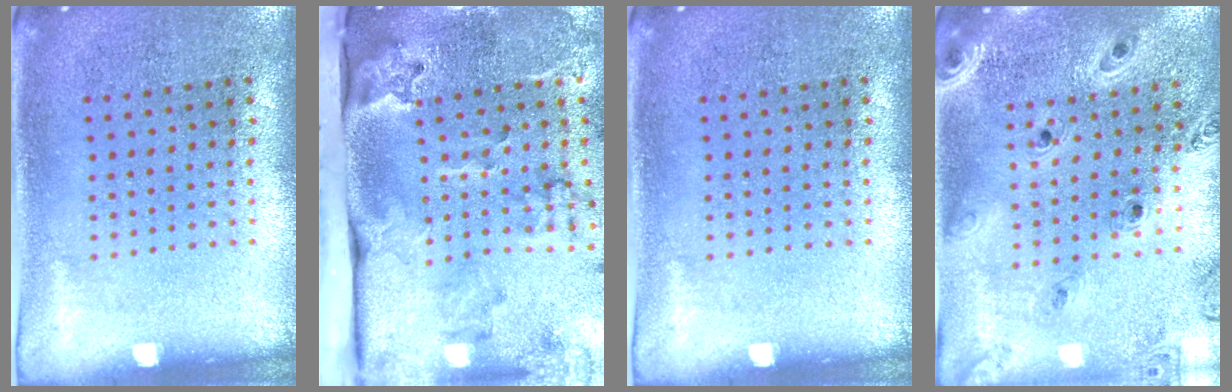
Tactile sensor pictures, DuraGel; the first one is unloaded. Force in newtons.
{"total": 4.0, "press": 2.7, "slide": 3.0}
{"total": 0.0}
{"total": 1.4, "press": 1.4, "slide": 0.1}